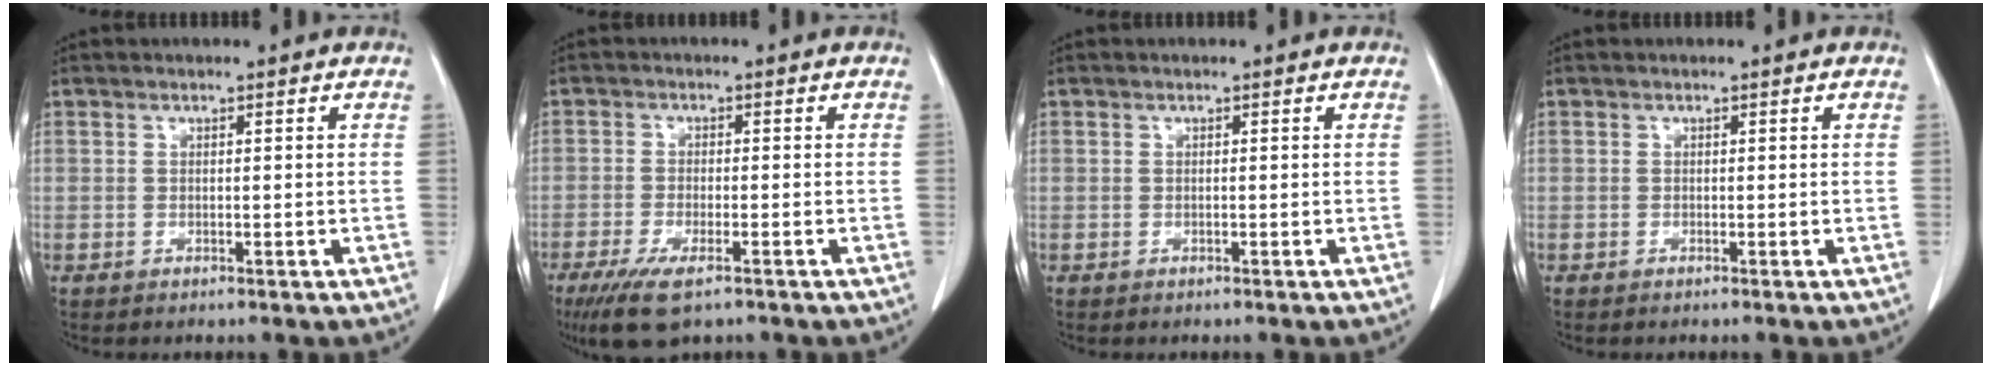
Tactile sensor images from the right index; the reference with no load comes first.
{"total": 6.7, "force": [-4.3, 1.6, 4.9], "torque": [-0.092, -0.016, -0.069]}
{"total": 0.0}
{"total": 0.0}